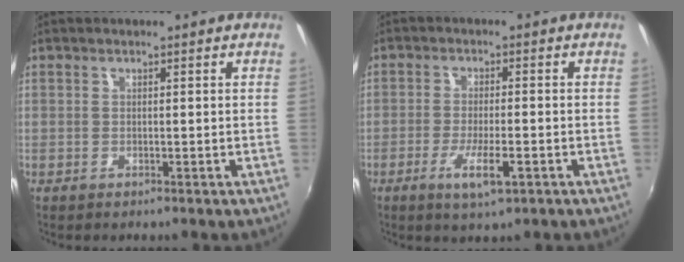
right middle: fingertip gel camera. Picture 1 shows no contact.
{"total": 5.8, "force": [-3.2, 0.9, 4.7], "torque": [-0.100, -0.013, -0.057]}